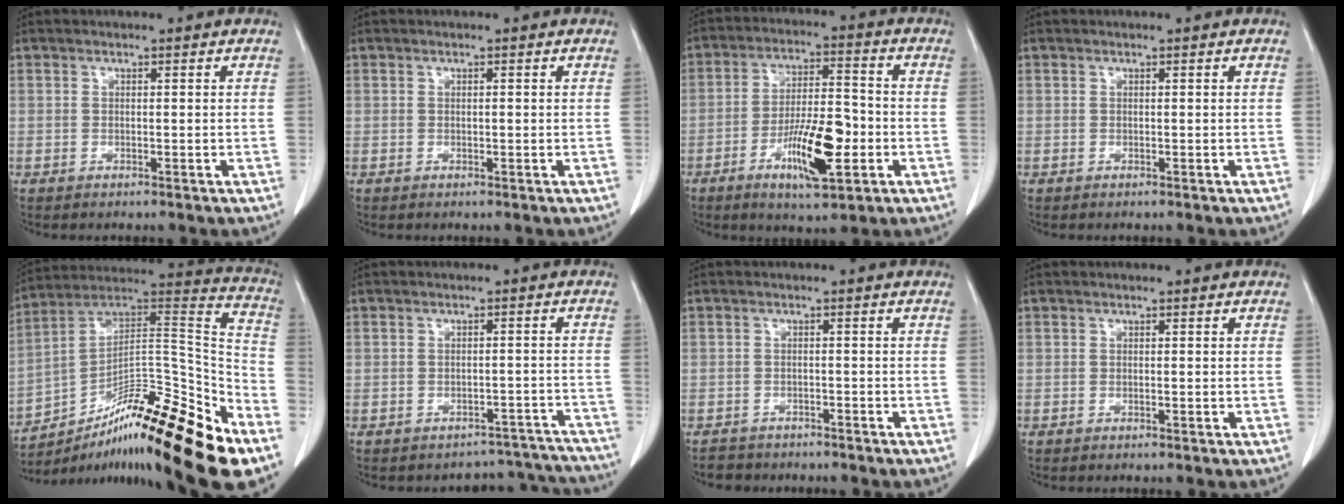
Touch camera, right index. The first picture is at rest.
{"total": 0.0}
{"total": 11.4, "force": [-4.1, 2.8, 10.3], "torque": [-0.188, -0.002, -0.067]}
{"total": 0.0}
{"total": 25.6, "force": [-16.1, 3.4, 19.7], "torque": [-0.234, 0.032, -0.261]}
{"total": 8.8, "force": [-8.2, 3.0, -1.5], "torque": [0.041, 0.053, -0.083]}
{"total": 3.9, "force": [-3.3, 2.0, -0.8], "torque": [0.012, 0.005, -0.058]}
{"total": 0.0}